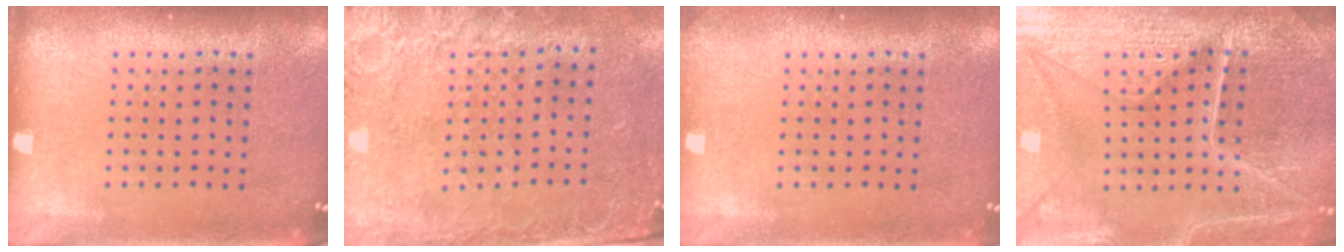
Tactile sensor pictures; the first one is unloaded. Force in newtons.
{"total": 2.6, "press": 2.2, "slide": 1.4}
{"total": 0.7, "press": 0.7, "slide": 0.0}
{"total": 5.9, "press": 5.3, "slide": 2.5}